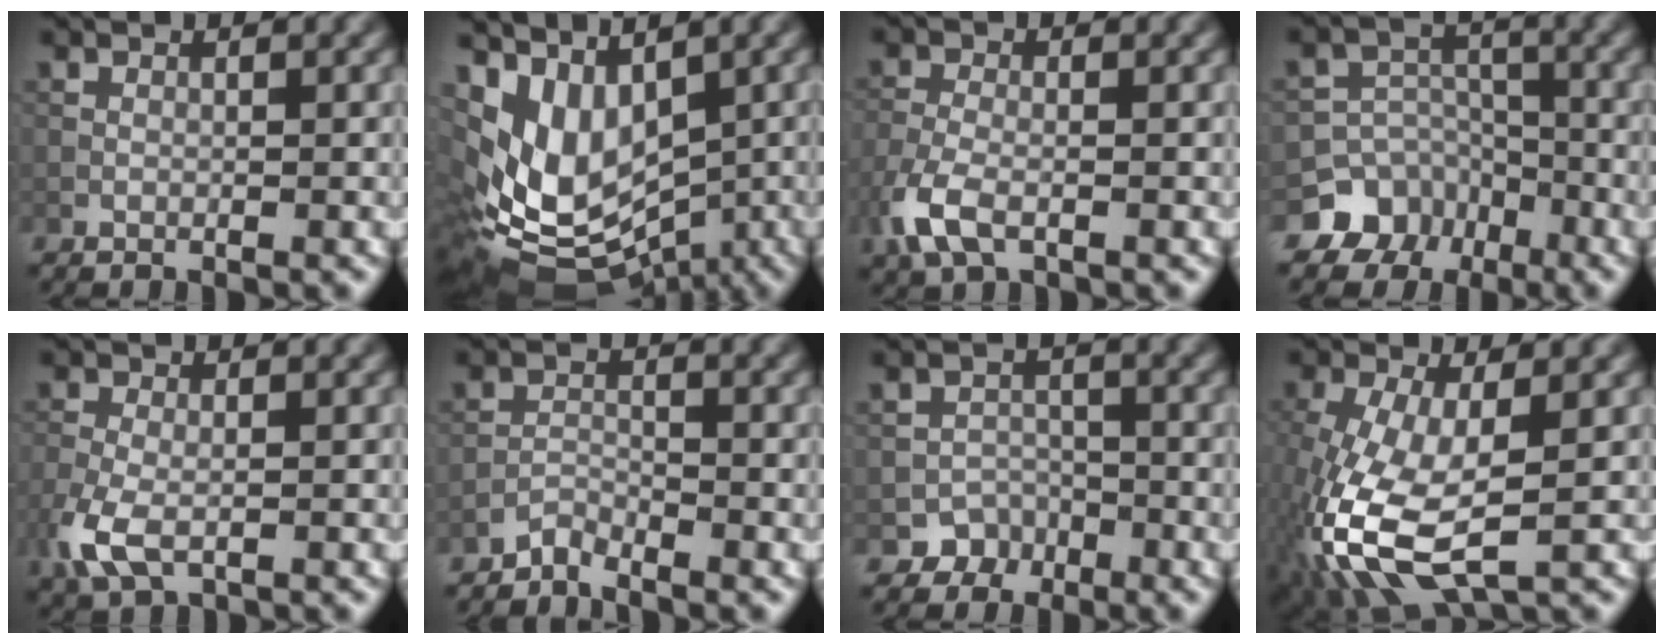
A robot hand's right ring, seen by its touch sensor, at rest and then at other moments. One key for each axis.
{"total": 9.4, "fx": 0.8, "fy": 6.1, "fz": 7.1, "tx": -0.129, "ty": -0.023, "tz": 0.027}
{"total": 3.9, "fx": -1.9, "fy": 1.9, "fz": 2.8, "tx": -0.072, "ty": -0.007, "tz": -0.045}
{"total": 8.7, "fx": -5.5, "fy": 6.6, "fz": 0.8, "tx": 0.000, "ty": -0.009, "tz": -0.107}
{"total": 4.3, "fx": -1.7, "fy": 2.3, "fz": 3.2, "tx": -0.084, "ty": -0.011, "tz": -0.038}
{"total": 1.5, "fx": -1.5, "fy": 0.3, "fz": 0.2, "tx": -0.003, "ty": 0.007, "tz": -0.031}
{"total": 2.8, "fx": -1.9, "fy": 2.1, "fz": -0.1, "tx": 0.024, "ty": 0.005, "tz": -0.025}
{"total": 10.4, "fx": -2.9, "fy": 4.8, "fz": 8.8, "tx": -0.223, "ty": -0.022, "tz": -0.054}